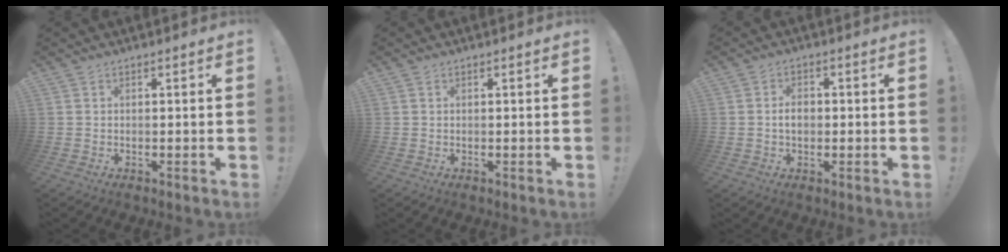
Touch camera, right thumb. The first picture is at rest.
{"total": 0.0}
{"total": 3.9, "force": [-0.5, 2.6, 2.8], "torque": [-0.029, 0.002, -0.013]}